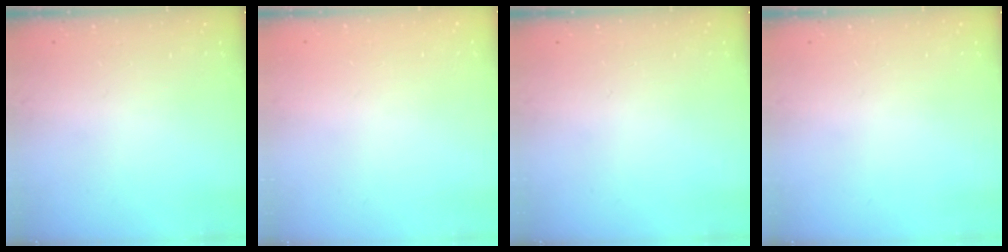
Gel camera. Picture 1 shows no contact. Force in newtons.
{"total": 0.0}
{"total": 0.0}
{"total": 0.0}